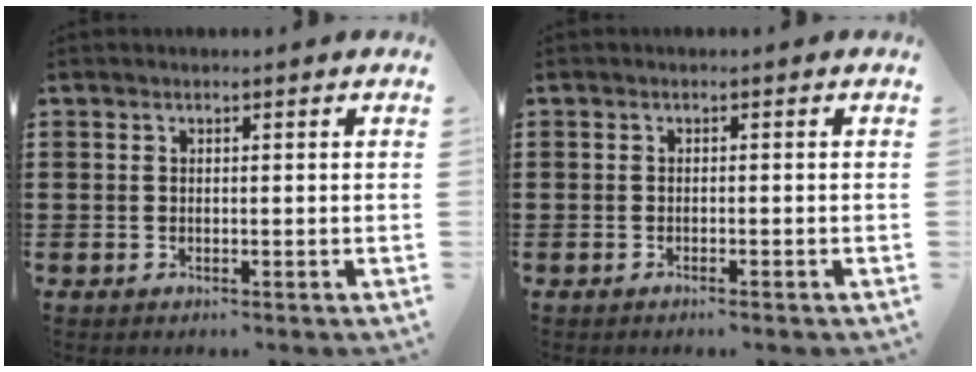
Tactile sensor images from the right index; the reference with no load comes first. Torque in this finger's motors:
{"motor_torque": [1.12, 1.02, -0.02, 0.00]}